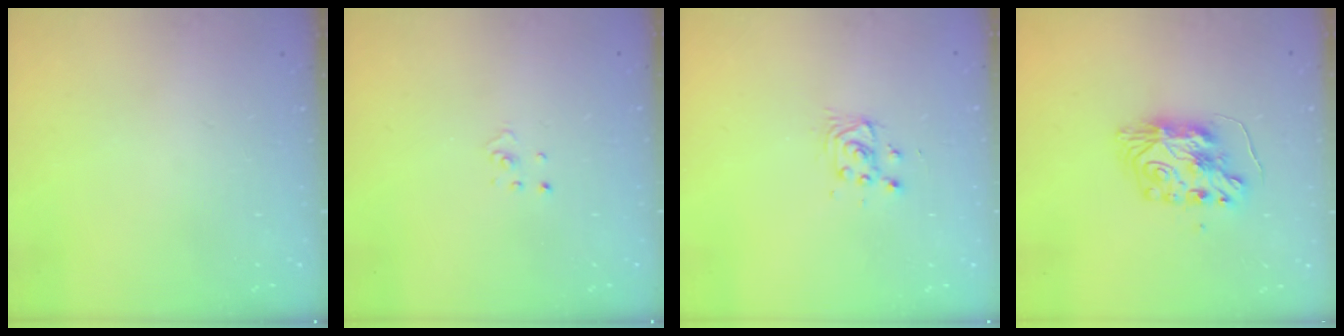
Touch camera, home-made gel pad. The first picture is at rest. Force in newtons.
{"total": 1.1, "press": 1.1, "slide": 0.1}
{"total": 3.5, "press": 3.5, "slide": 0.4}
{"total": 9.1, "press": 9.0, "slide": 0.9}